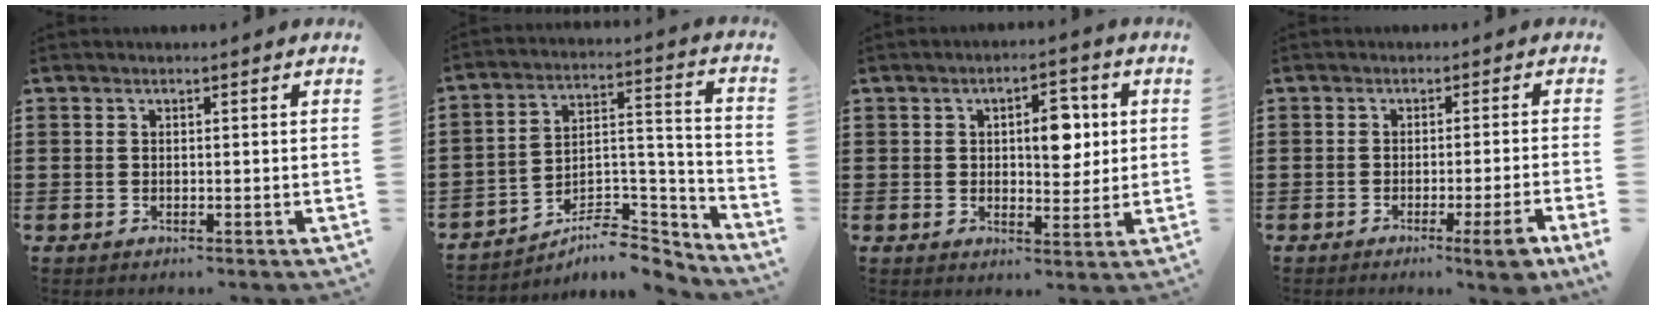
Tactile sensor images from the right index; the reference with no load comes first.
{"total": 7.7, "force": [-6.2, 3.1, 3.3], "torque": [-0.043, 0.016, -0.115]}
{"total": 6.4, "force": [1.3, 3.4, 5.2], "torque": [-0.069, -0.001, 0.010]}
{"total": 4.1, "force": [-2.4, -1.0, 3.2], "torque": [-0.048, -0.016, -0.041]}